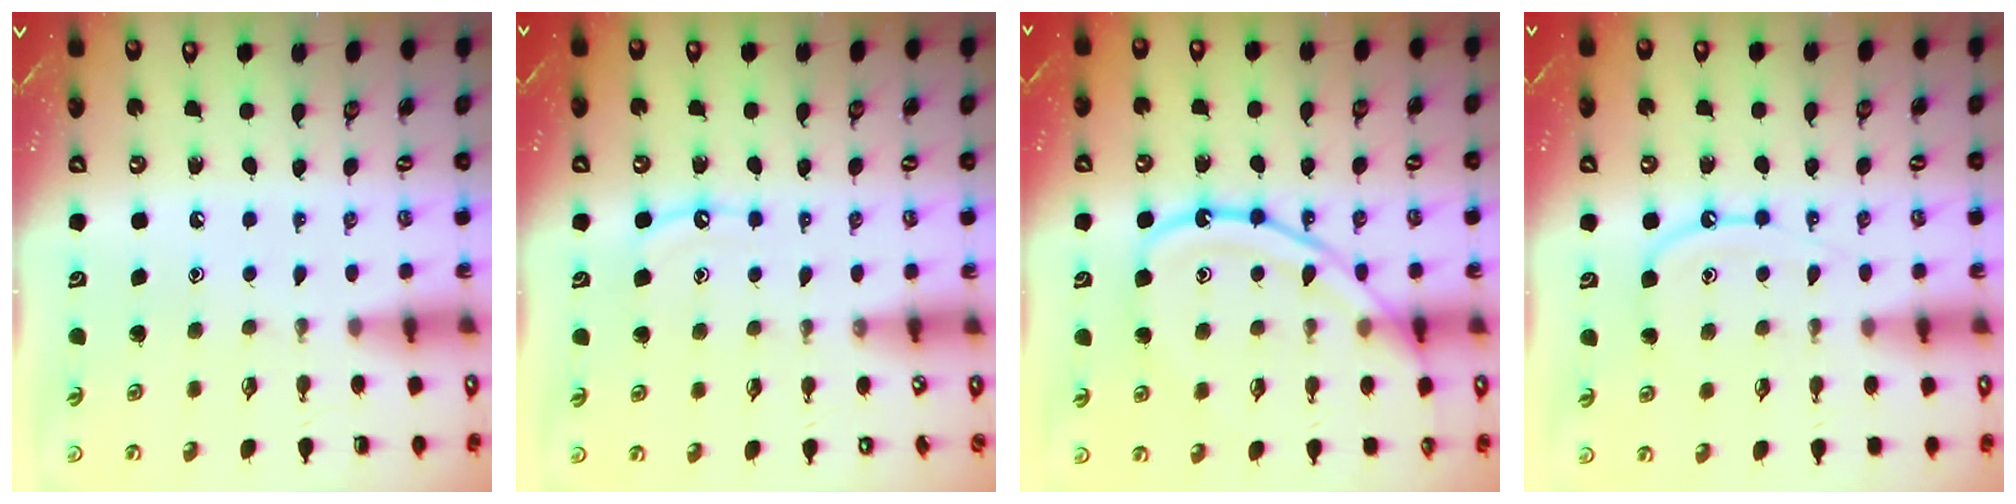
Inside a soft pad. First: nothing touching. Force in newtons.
{"total": 5.9, "press": 5.9, "slide": 0.6}
{"total": 15.0, "press": 15.0, "slide": 1.3}
{"total": 8.9, "press": 8.9, "slide": 0.6}